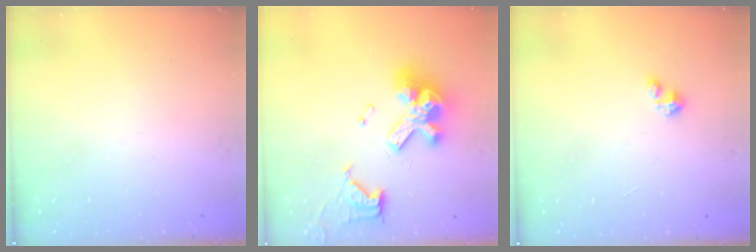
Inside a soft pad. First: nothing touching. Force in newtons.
{"total": 15.7, "press": 15.6, "slide": 1.7}
{"total": 0.9, "press": 0.9, "slide": 0.2}